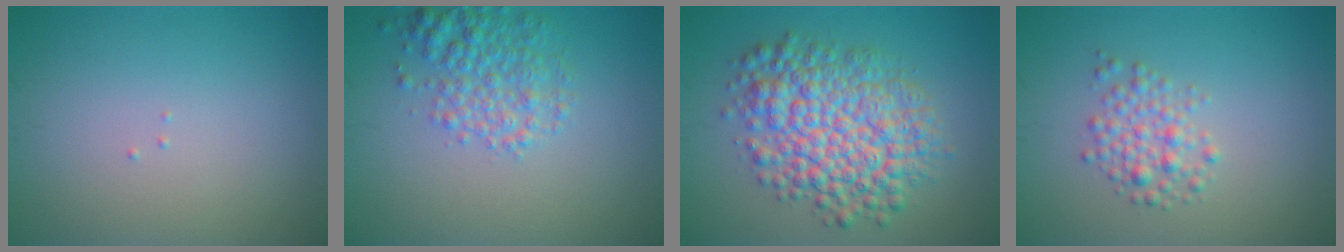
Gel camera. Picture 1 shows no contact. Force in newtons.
{"total": 3.6, "press": 3.6, "slide": 0.2}
{"total": 8.7, "press": 8.7, "slide": 0.2}
{"total": 2.6, "press": 2.6, "slide": 0.1}